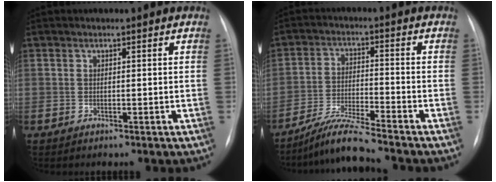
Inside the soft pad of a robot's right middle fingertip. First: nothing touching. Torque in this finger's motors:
{"motor_torque": [0.12, -0.97, 0.02, 0.08]}